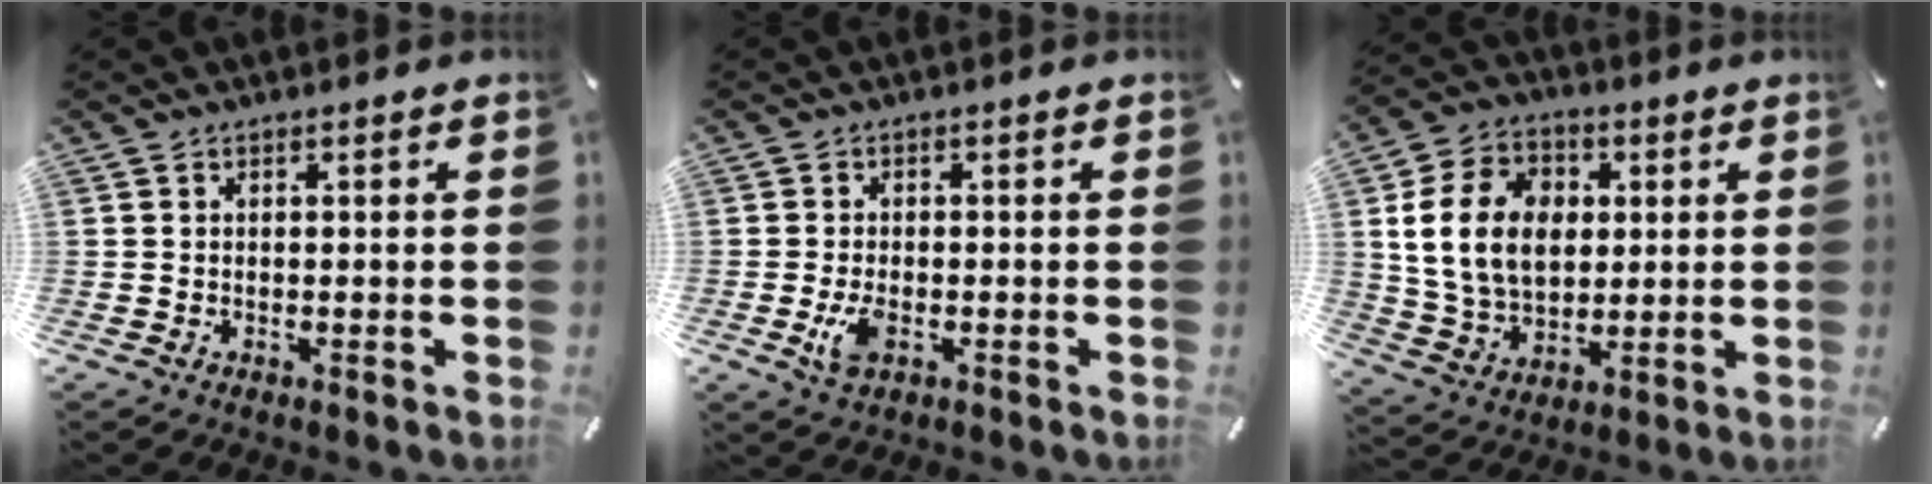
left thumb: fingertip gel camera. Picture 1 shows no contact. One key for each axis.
{"total": 4.4, "fx": -1.3, "fy": 2.5, "fz": 3.4, "tx": -0.083, "ty": -0.003, "tz": -0.027}
{"total": 15.0, "fx": 2.2, "fy": 11.7, "fz": 9.1, "tx": -0.179, "ty": 0.016, "tz": 0.040}